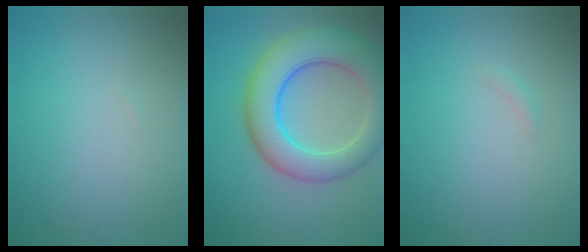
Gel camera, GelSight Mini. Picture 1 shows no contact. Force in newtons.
{"total": 9.0, "press": 9.0, "slide": 0.6}
{"total": 0.5, "press": 0.5, "slide": 0.1}